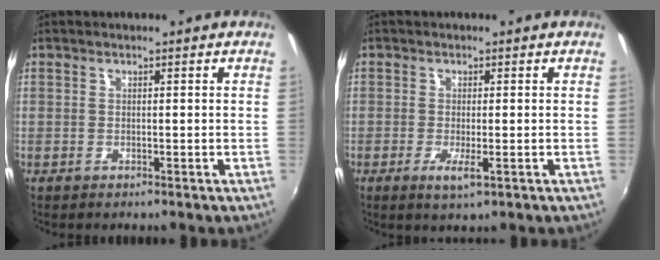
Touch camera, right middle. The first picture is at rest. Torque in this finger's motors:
{"motor_torque": [1.03, -1.11, 0.00, 0.04]}